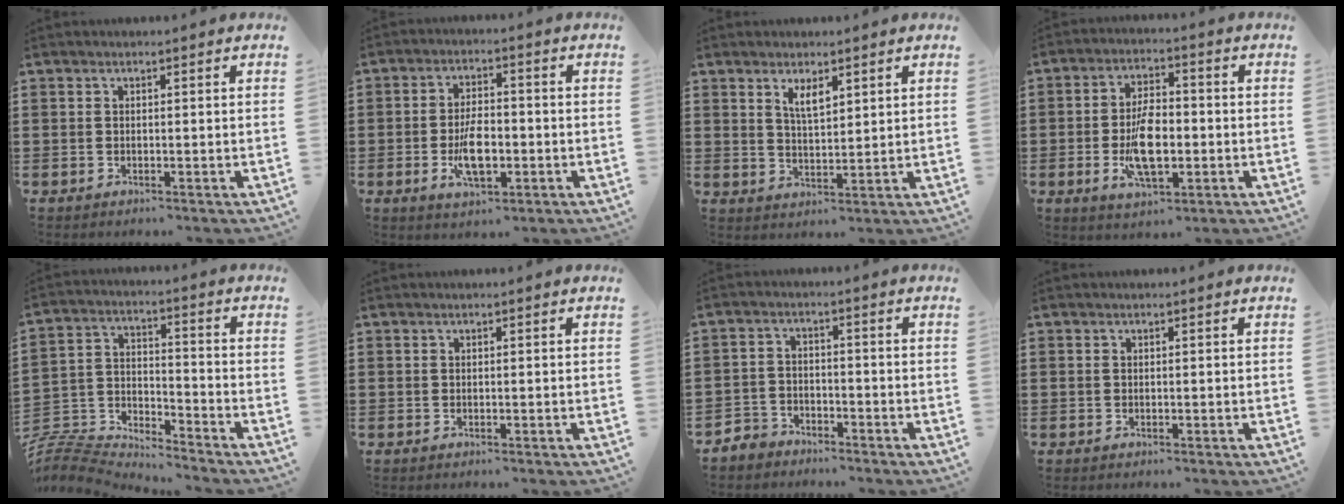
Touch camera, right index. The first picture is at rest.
{"total": 6.8, "force": [-1.6, 3.2, 5.8], "torque": [-0.126, 0.000, -0.033]}
{"total": 3.6, "force": [2.3, 1.3, 2.5], "torque": [-0.045, 0.001, 0.039]}
{"total": 8.5, "force": [-1.5, 3.9, 7.4], "torque": [-0.160, -0.002, -0.030]}
{"total": 7.2, "force": [-7.0, 1.2, 0.7], "torque": [-0.038, -0.002, -0.150]}
{"total": 0.0}
{"total": 3.2, "force": [-2.9, 1.3, 0.1], "torque": [-0.016, 0.003, -0.064]}
{"total": 0.0}